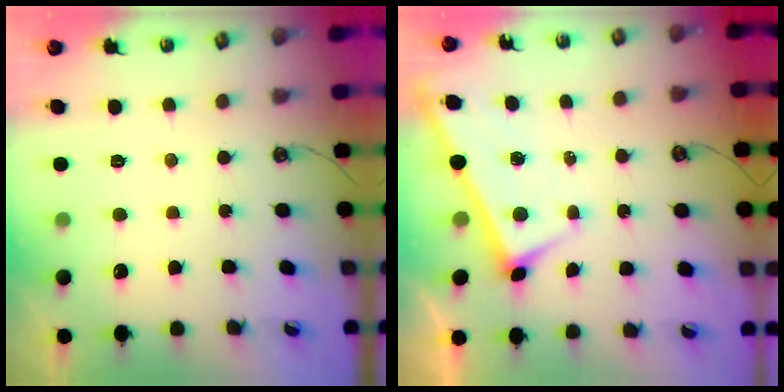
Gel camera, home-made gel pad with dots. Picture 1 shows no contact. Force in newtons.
{"total": 1.8, "press": 1.8, "slide": 0.1}